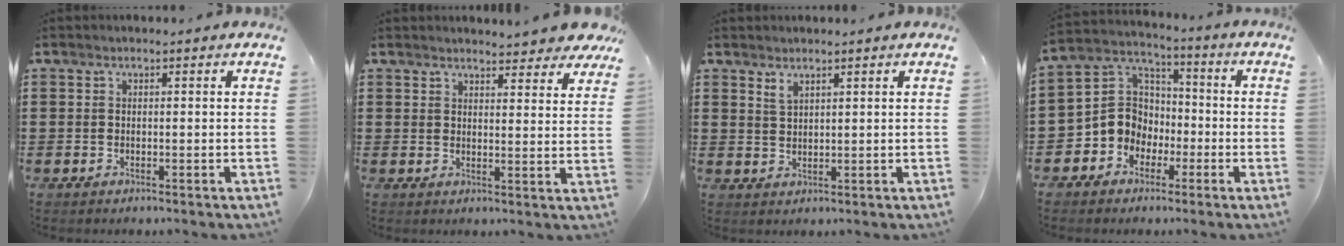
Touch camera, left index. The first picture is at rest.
{"total": 4.4, "force": [4.2, 0.3, 1.1], "torque": [-0.028, -0.014, 0.077]}
{"total": 1.8, "force": [1.4, 0.6, 1.0], "torque": [-0.023, 0.002, 0.027]}
{"total": 7.6, "force": [-2.0, 7.0, 2.0], "torque": [-0.084, 0.004, -0.045]}